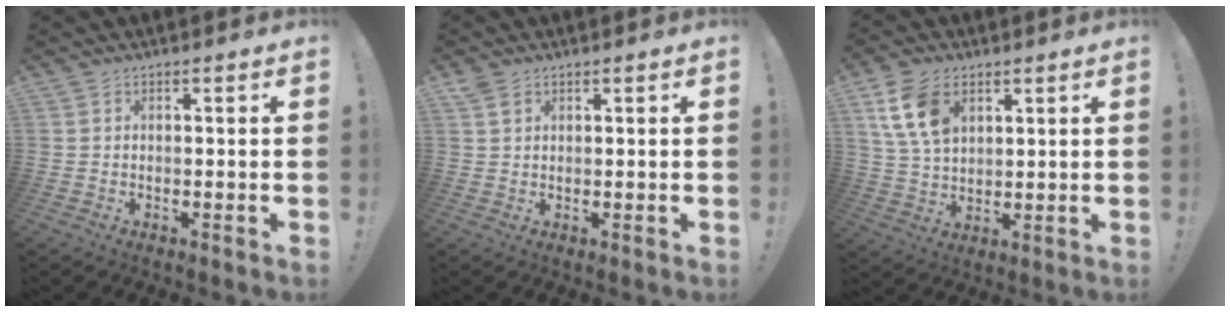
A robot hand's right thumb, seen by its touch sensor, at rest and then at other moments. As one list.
[{"total": 2.4, "force": [1.5, 1.4, 1.2], "torque": [-0.026, -0.001, 0.029]}, {"total": 12.6, "force": [5.4, 8.6, 7.4], "torque": [-0.135, -0.004, 0.109]}]